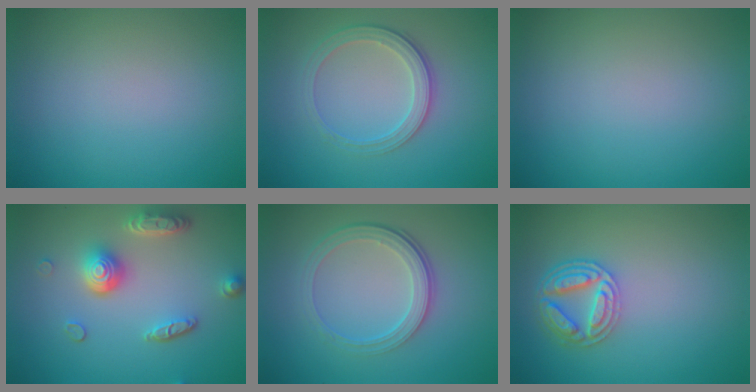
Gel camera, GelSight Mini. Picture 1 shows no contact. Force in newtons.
{"total": 2.8, "press": 2.6, "slide": 1.1}
{"total": 0.0}
{"total": 4.8, "press": 3.6, "slide": 3.1}
{"total": 4.3, "press": 3.0, "slide": 3.1}
{"total": 4.5, "press": 4.0, "slide": 2.1}